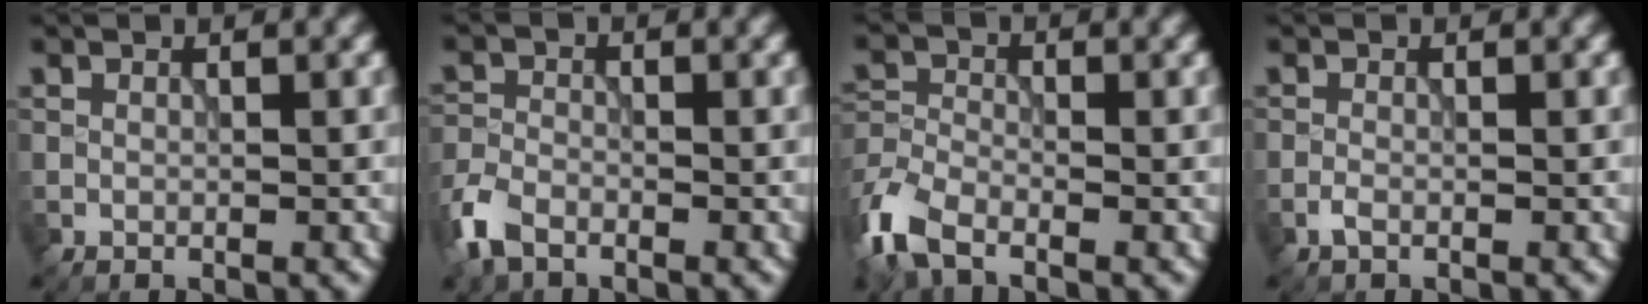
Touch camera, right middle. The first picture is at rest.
{"total": 3.7, "force": [-2.6, 1.9, 1.8], "torque": [-0.044, -0.007, -0.067]}
{"total": 5.5, "force": [-3.7, 2.6, 3.1], "torque": [-0.072, -0.006, -0.090]}
{"total": 0.8, "force": [-0.5, 0.3, 0.6], "torque": [-0.014, 0.001, -0.014]}